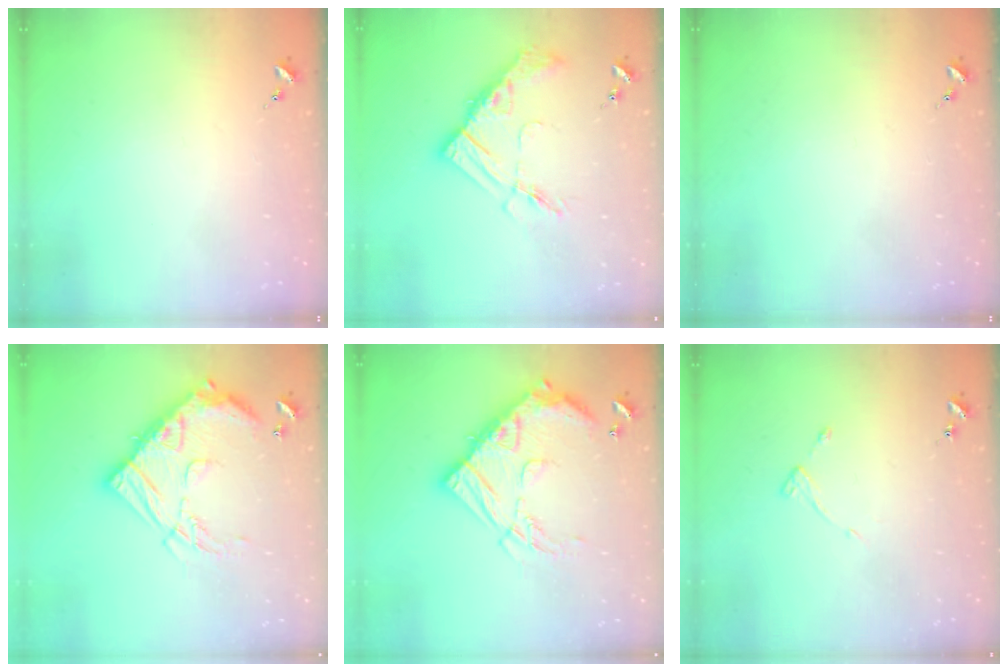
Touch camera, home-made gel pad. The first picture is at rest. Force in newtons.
{"total": 14.1, "press": 14.0, "slide": 1.1}
{"total": 0.0}
{"total": 21.3, "press": 21.2, "slide": 2.1}
{"total": 21.3, "press": 21.2, "slide": 2.1}
{"total": 4.1, "press": 4.1, "slide": 0.5}